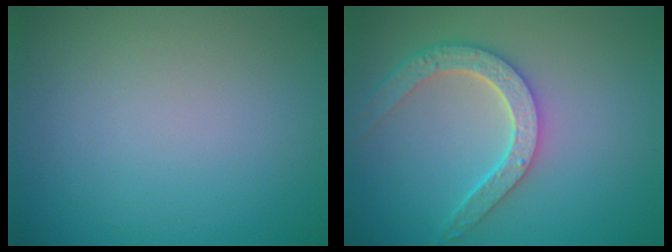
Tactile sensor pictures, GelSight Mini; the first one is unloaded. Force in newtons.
{"total": 4.6, "press": 3.8, "slide": 2.7}